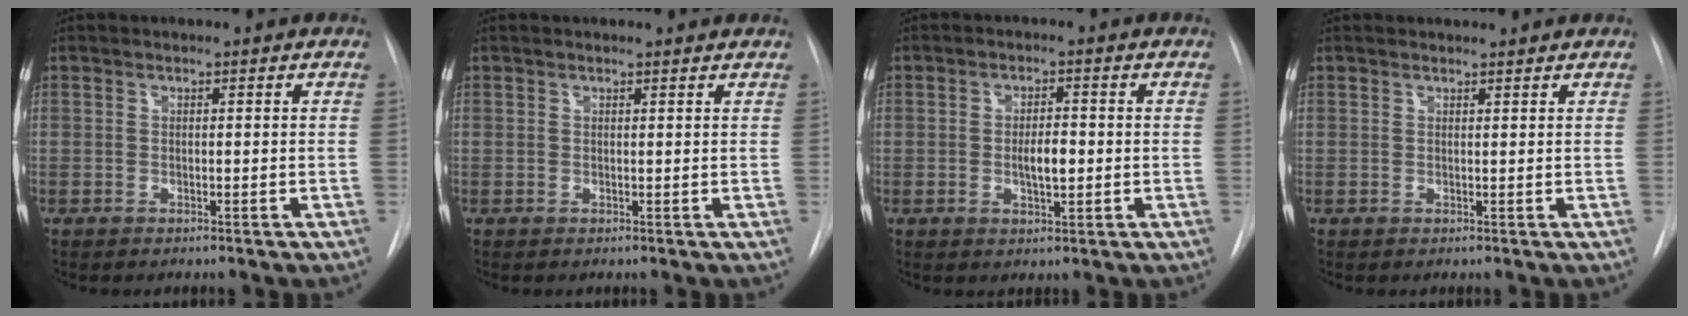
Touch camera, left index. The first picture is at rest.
{"total": 2.7, "force": [2.7, 0.3, 0.6], "torque": [-0.012, 0.008, 0.024]}
{"total": 3.6, "force": [-0.8, 1.1, 3.4], "torque": [-0.057, -0.006, -0.010]}
{"total": 2.2, "force": [2.1, 0.2, 0.3], "torque": [-0.009, 0.009, 0.026]}